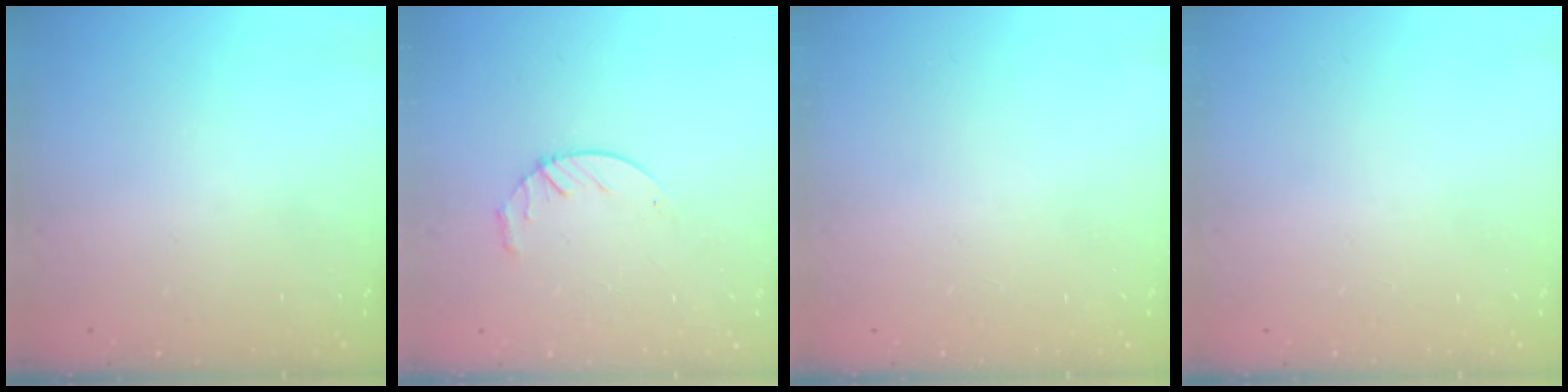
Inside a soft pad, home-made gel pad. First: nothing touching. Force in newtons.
{"total": 3.9, "press": 3.9, "slide": 0.5}
{"total": 0.0}
{"total": 0.0}